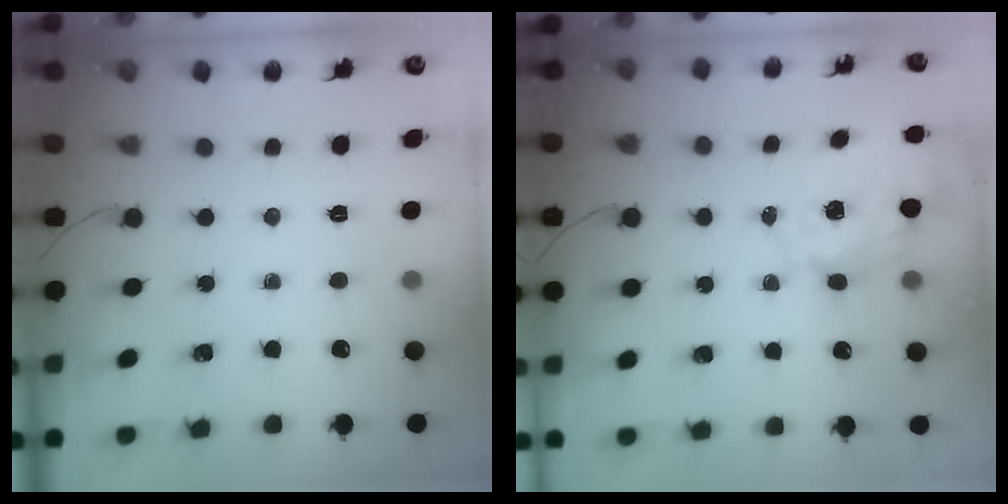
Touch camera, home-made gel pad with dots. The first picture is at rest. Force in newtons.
{"total": 1.3, "press": 1.2, "slide": 0.5}